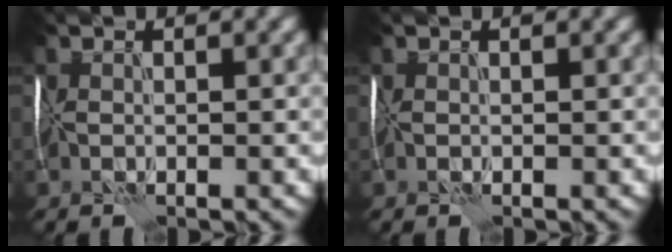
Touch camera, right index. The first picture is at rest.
{"total": 0.0}